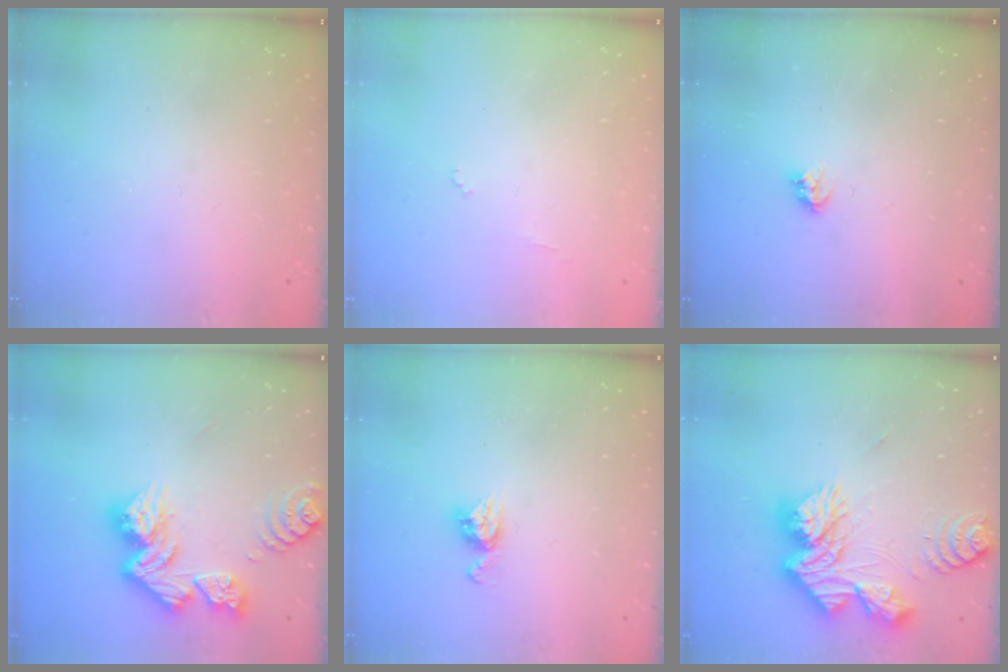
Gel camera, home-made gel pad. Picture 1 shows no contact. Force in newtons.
{"total": 3.9, "press": 3.9, "slide": 0.3}
{"total": 3.6, "press": 3.6, "slide": 0.5}
{"total": 13.6, "press": 13.5, "slide": 1.6}
{"total": 6.0, "press": 6.0, "slide": 0.4}
{"total": 19.9, "press": 19.8, "slide": 1.7}